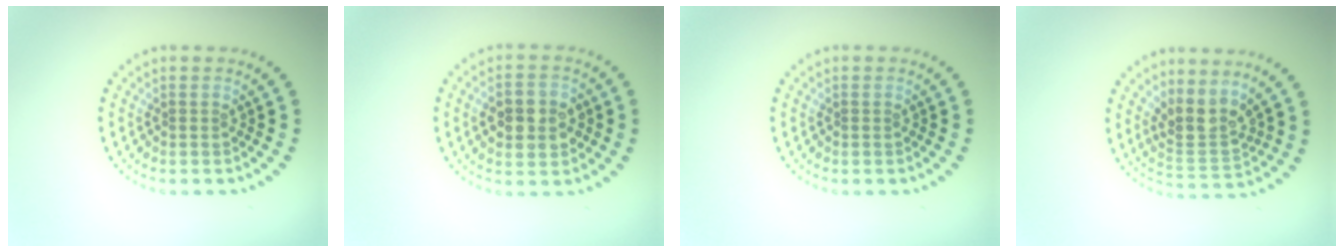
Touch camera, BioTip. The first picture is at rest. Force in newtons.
{"total": 4.3, "press": 4.3, "slide": 0.4}
{"total": 0.0}
{"total": 3.2, "press": 2.4, "slide": 2.1}